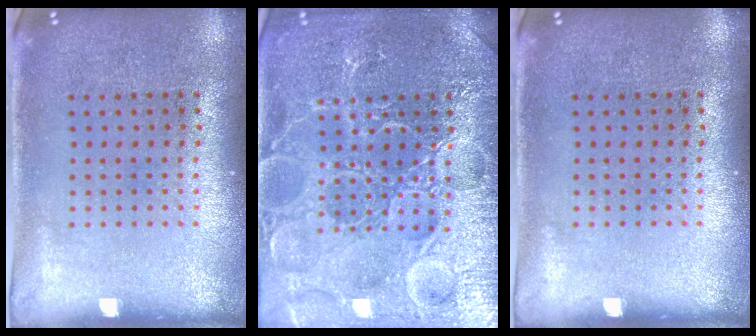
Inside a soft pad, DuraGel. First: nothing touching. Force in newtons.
{"total": 5.7, "press": 5.7, "slide": 0.7}
{"total": 0.0}